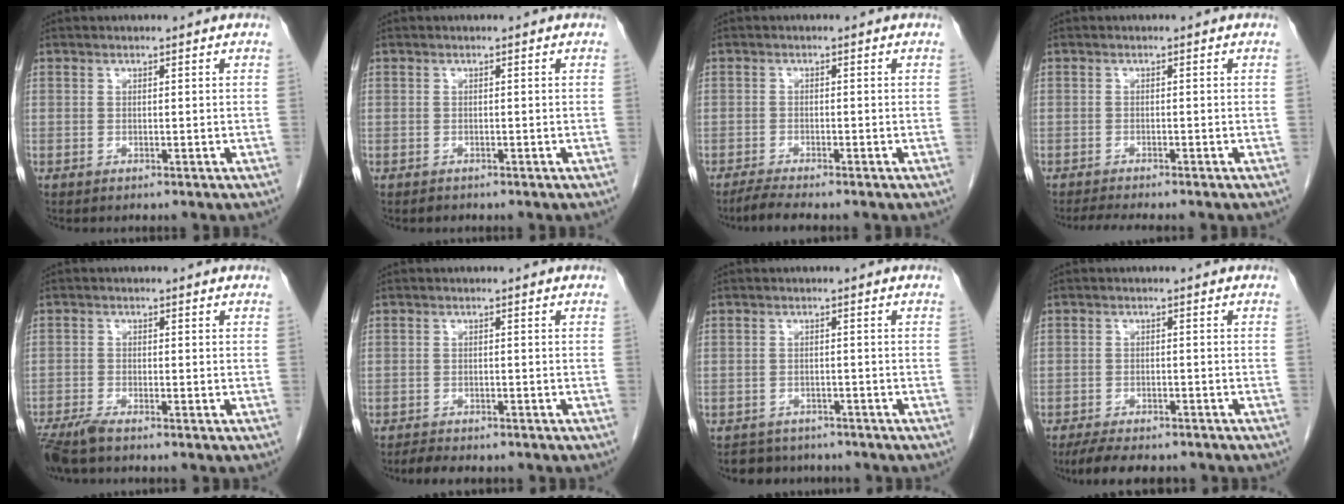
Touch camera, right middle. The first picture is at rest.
{"total": 0.6, "force": [-0.5, 0.3, 0.0], "torque": [-0.007, 0.000, -0.008]}
{"total": 2.7, "force": [-2.4, 0.0, 1.3], "torque": [-0.033, -0.010, -0.046]}
{"total": 4.3, "force": [-3.8, 0.2, 2.0], "torque": [-0.029, -0.010, -0.057]}
{"total": 4.1, "force": [-3.4, 0.4, 2.3], "torque": [-0.046, -0.012, -0.064]}
{"total": 4.4, "force": [-3.9, 1.3, 1.7], "torque": [-0.032, -0.008, -0.054]}
{"total": 5.3, "force": [-4.7, 2.5, 0.2], "torque": [0.000, 0.006, -0.062]}
{"total": 9.4, "force": [-7.9, 3.0, 4.0], "torque": [-0.059, -0.006, -0.114]}